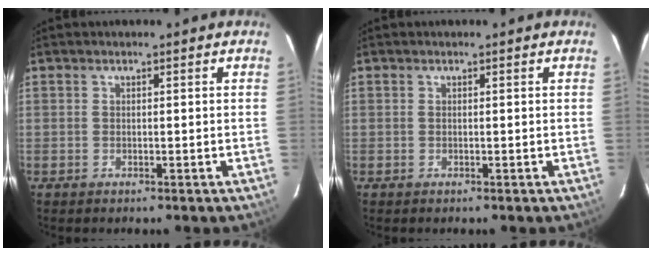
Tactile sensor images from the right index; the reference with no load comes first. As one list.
[{"total": 0.0}]